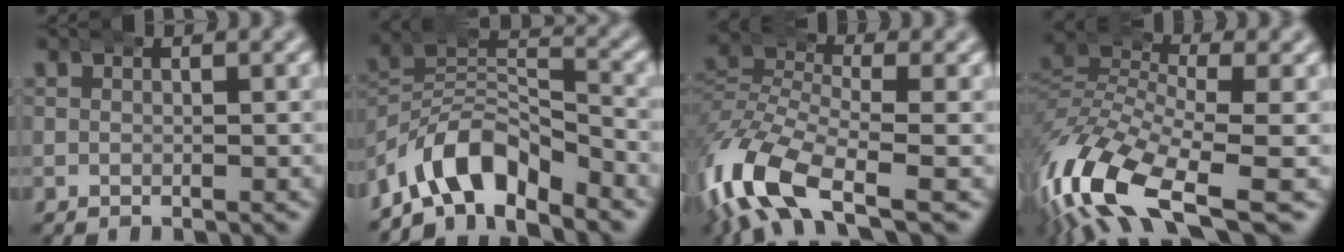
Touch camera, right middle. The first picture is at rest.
{"total": 8.2, "force": [-4.7, 4.8, 4.8], "torque": [-0.091, -0.026, -0.076]}
{"total": 7.9, "force": [-4.0, 4.1, 5.4], "torque": [-0.142, -0.030, -0.059]}
{"total": 10.4, "force": [-4.2, 5.7, 7.6], "torque": [-0.189, -0.051, -0.051]}